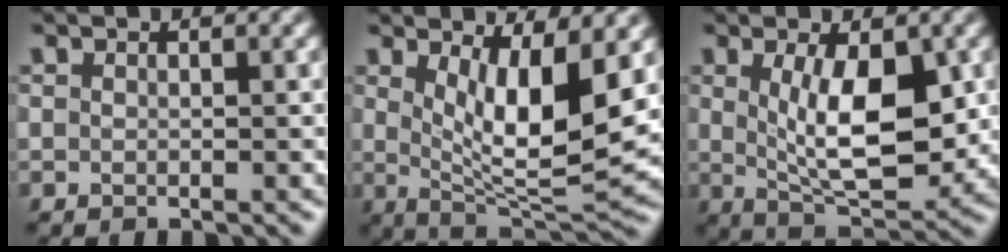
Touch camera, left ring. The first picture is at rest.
{"total": 7.9, "force": [1.8, 2.4, 7.3], "torque": [-0.121, -0.024, 0.039]}
{"total": 7.7, "force": [0.8, 3.2, 6.9], "torque": [-0.119, -0.011, 0.020]}